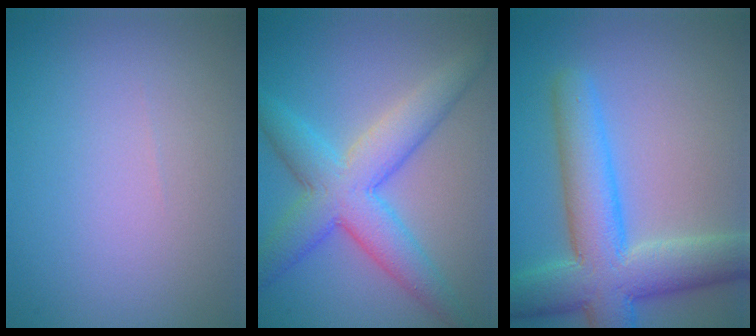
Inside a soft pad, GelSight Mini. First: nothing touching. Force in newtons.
{"total": 6.8, "press": 6.8, "slide": 0.2}
{"total": 8.6, "press": 8.6, "slide": 0.4}